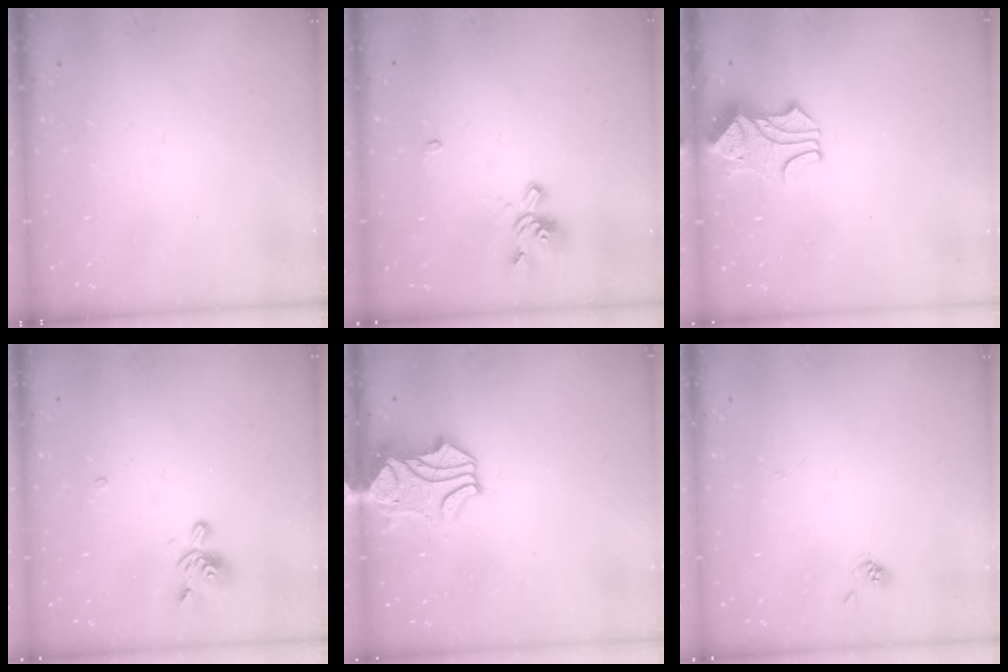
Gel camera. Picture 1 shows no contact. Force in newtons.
{"total": 1.4, "press": 0.9, "slide": 1.1}
{"total": 1.8, "press": 1.4, "slide": 1.0}
{"total": 1.1, "press": 0.1, "slide": 1.1}
{"total": 1.9, "press": 1.4, "slide": 1.3}
{"total": 1.8, "press": 1.8, "slide": 0.1}